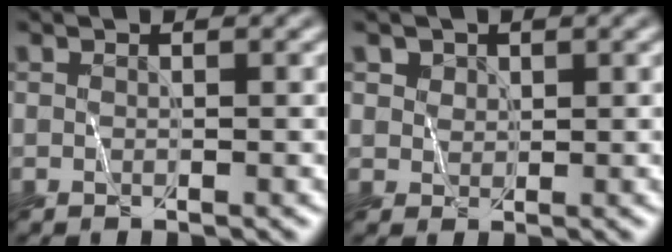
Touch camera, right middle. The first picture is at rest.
{"total": 2.7, "force": [2.0, 1.7, 0.6], "torque": [-0.016, 0.006, 0.035]}